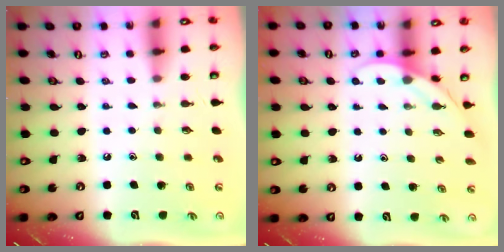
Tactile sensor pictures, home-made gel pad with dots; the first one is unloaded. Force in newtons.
{"total": 3.5, "press": 3.5, "slide": 0.4}